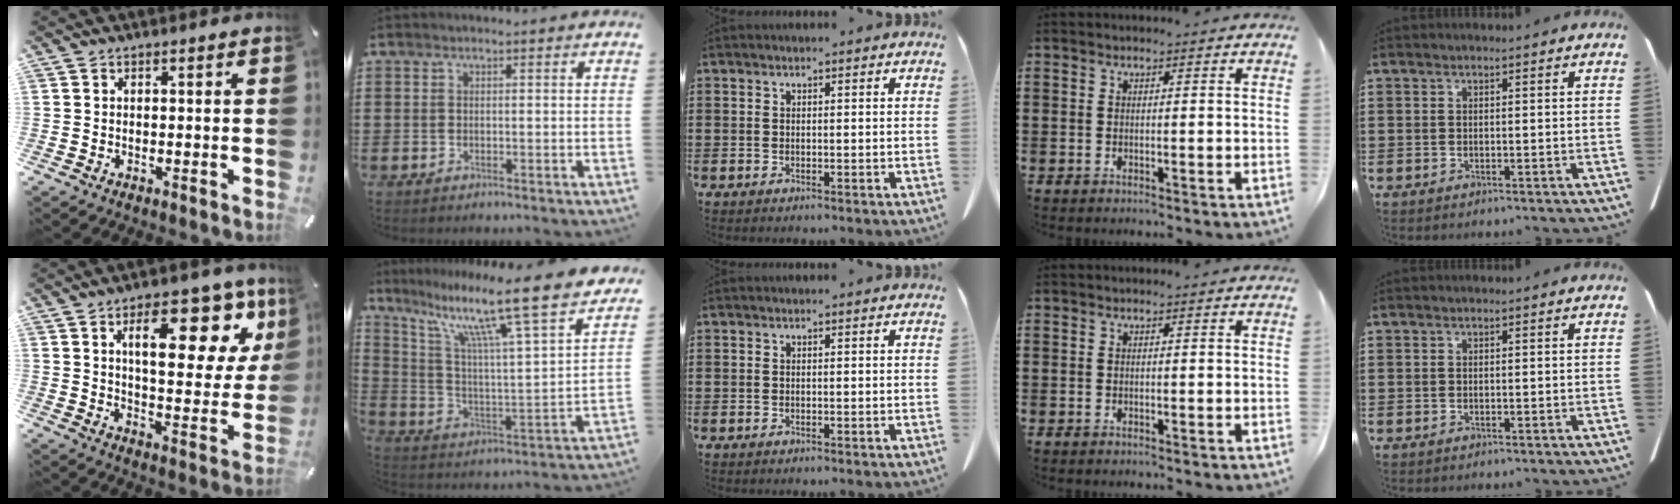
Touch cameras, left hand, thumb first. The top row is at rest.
{"thumb": {"total": 20.1, "force": [9.4, 9.0, 15.3], "torque": [-0.209, -0.041, 0.145]}, "index": {"total": 14.3, "force": [10.5, 0.7, 9.6], "torque": [-0.194, -0.074, 0.162]}}